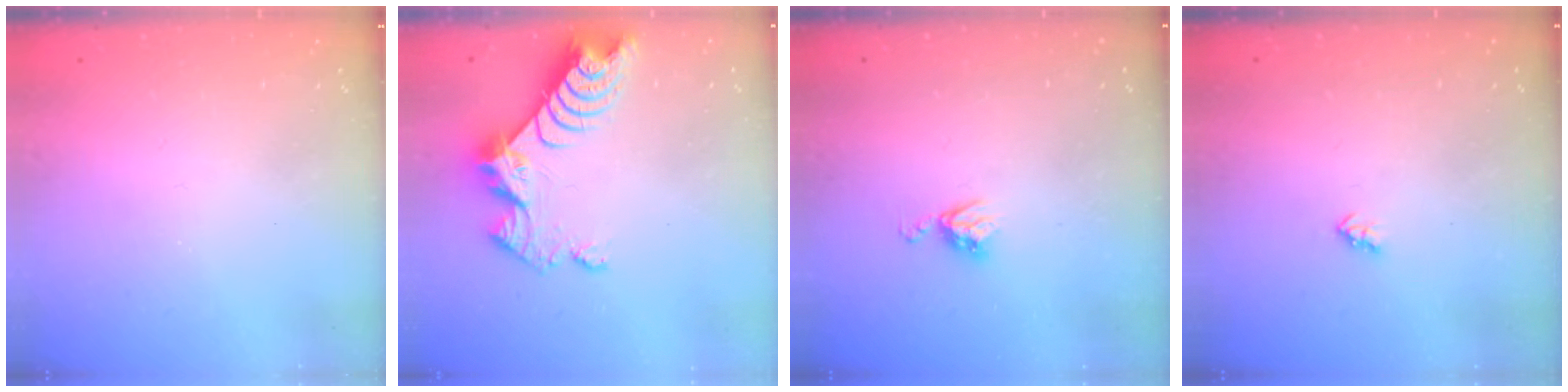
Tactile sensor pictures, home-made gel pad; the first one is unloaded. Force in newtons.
{"total": 9.0, "press": 9.0, "slide": 0.8}
{"total": 5.6, "press": 5.6, "slide": 0.5}
{"total": 2.0, "press": 2.0, "slide": 0.3}